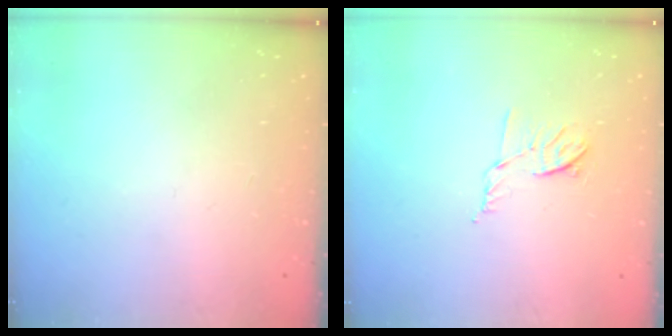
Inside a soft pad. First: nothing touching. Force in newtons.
{"total": 6.5, "press": 6.4, "slide": 1.0}